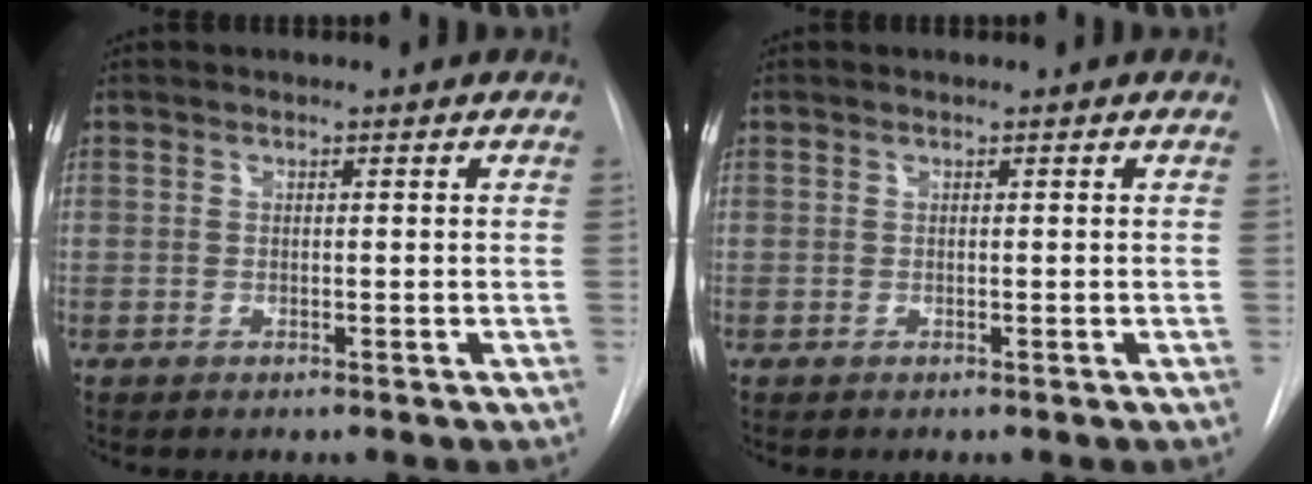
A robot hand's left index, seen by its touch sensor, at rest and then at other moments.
{"total": 0.0}